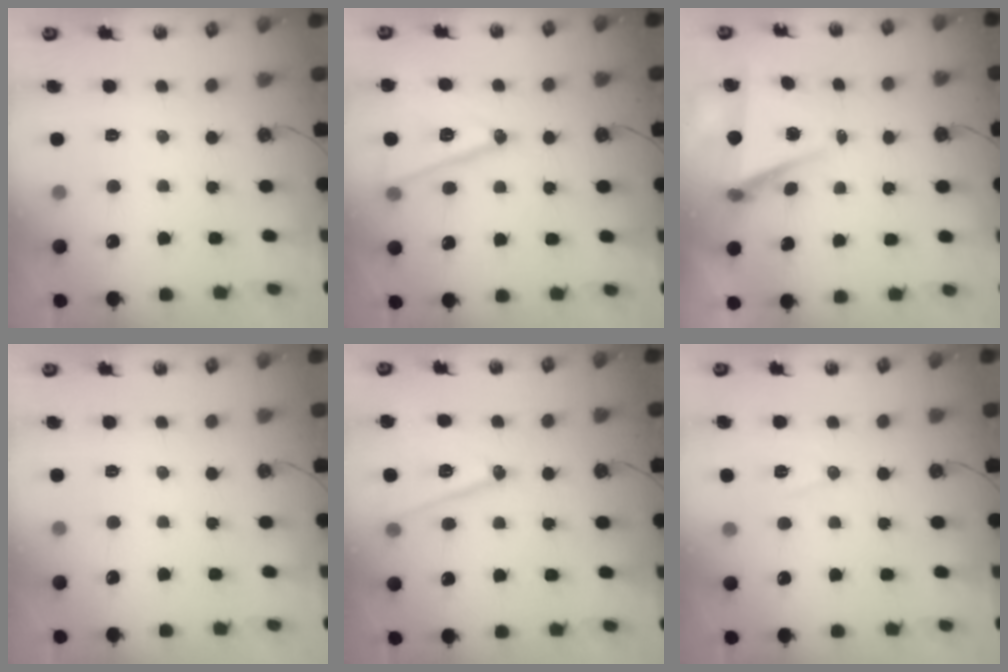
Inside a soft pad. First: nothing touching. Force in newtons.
{"total": 14.9, "press": 14.6, "slide": 3.1}
{"total": 7.1, "press": 5.7, "slide": 4.3}
{"total": 0.0}
{"total": 13.4, "press": 13.0, "slide": 3.3}
{"total": 7.0, "press": 5.4, "slide": 4.5}